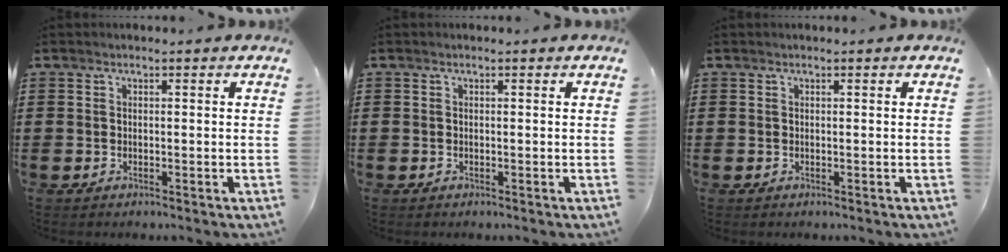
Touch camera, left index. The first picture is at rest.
{"total": 0.0}
{"total": 0.0}